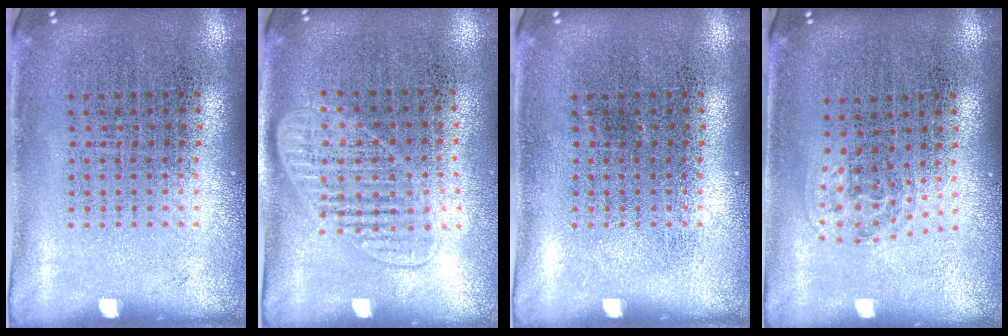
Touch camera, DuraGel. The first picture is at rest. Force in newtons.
{"total": 1.4, "press": 1.2, "slide": 0.6}
{"total": 0.0}
{"total": 1.1, "press": 0.7, "slide": 0.8}